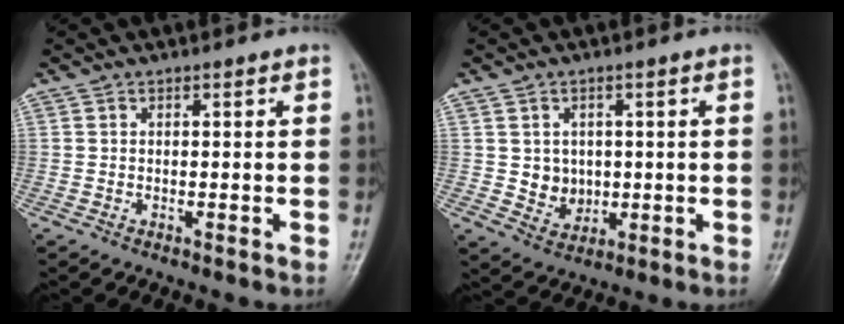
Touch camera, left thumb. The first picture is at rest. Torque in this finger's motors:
{"motor_torque": [-0.27, 0.36, 0.05, -0.02, 0.00]}